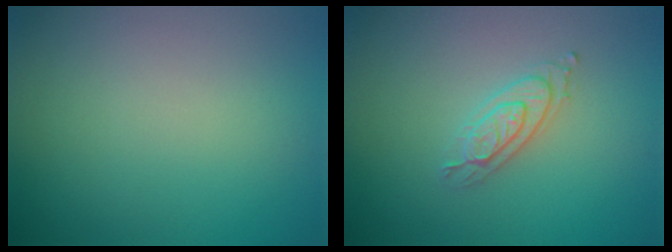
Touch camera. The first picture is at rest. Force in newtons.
{"total": 2.4, "press": 2.2, "slide": 0.9}